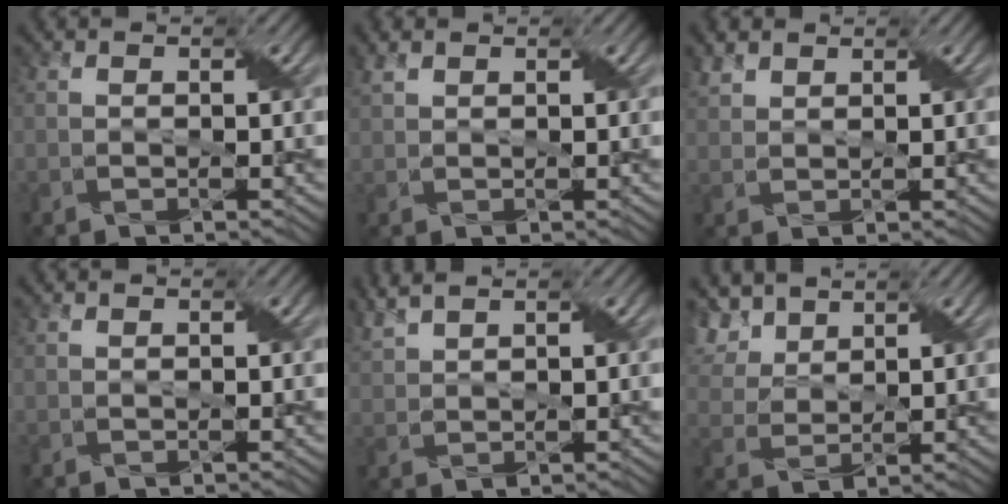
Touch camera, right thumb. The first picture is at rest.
{"total": 1.7, "force": [1.3, 0.8, 0.8], "torque": [-0.023, 0.009, 0.031]}
{"total": 2.7, "force": [2.1, 1.4, 1.0], "torque": [-0.031, 0.009, 0.045]}
{"total": 0.0}
{"total": 3.2, "force": [2.8, 0.4, 1.5], "torque": [-0.045, 0.014, 0.062]}
{"total": 5.9, "force": [4.3, 3.2, 2.6], "torque": [-0.081, 0.009, 0.094]}